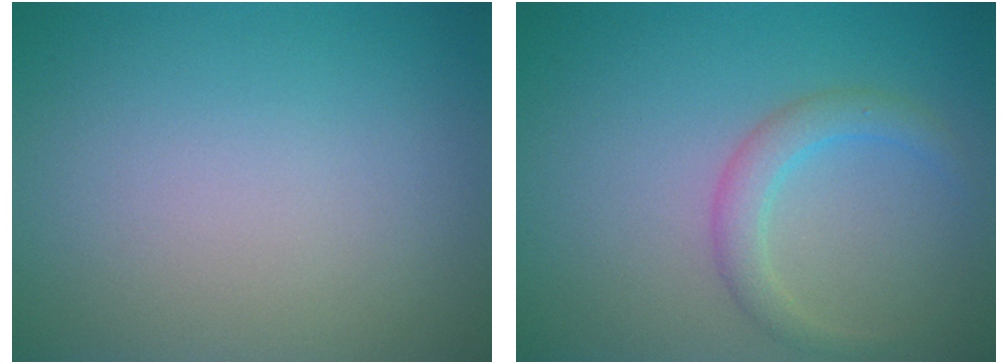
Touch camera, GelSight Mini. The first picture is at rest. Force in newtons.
{"total": 2.3, "press": 2.3, "slide": 0.0}